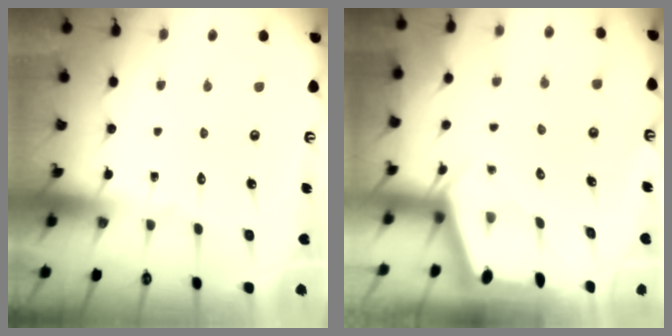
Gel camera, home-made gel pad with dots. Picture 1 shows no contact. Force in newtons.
{"total": 1.9, "press": 1.9, "slide": 0.3}